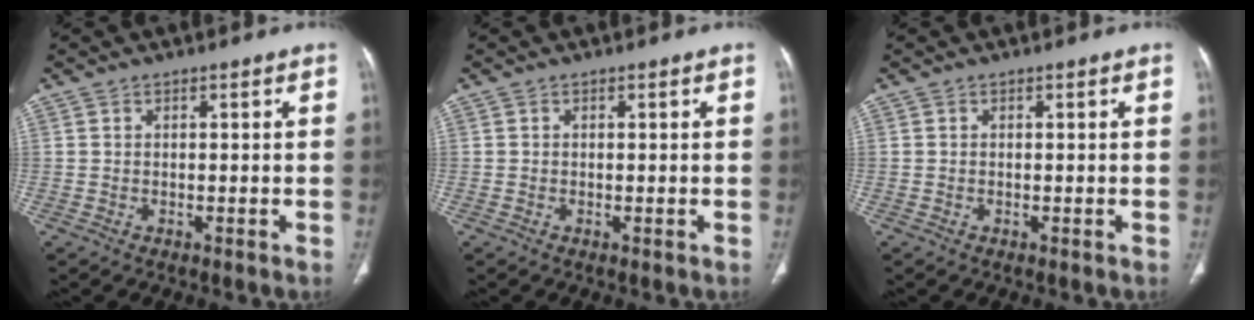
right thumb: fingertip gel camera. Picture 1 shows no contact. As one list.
[{"total": 0.0}, {"total": 0.0}]